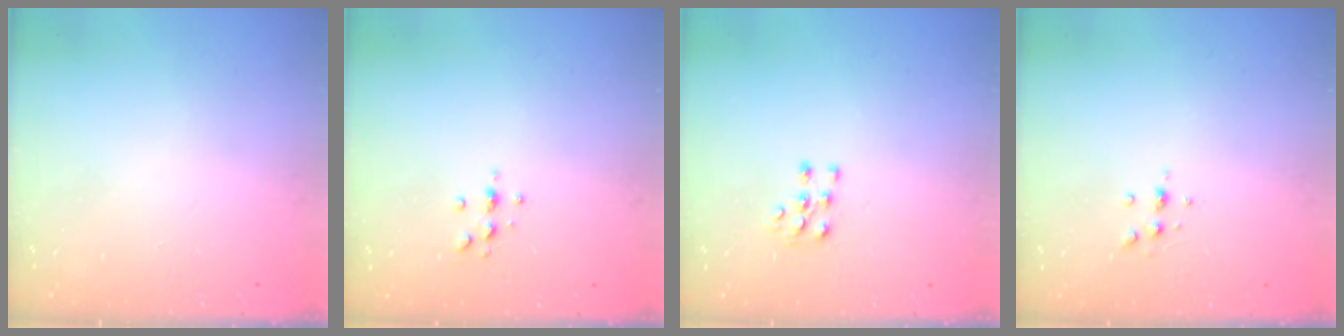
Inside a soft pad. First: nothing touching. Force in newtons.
{"total": 3.8, "press": 3.7, "slide": 0.4}
{"total": 5.3, "press": 5.3, "slide": 0.4}
{"total": 6.1, "press": 6.1, "slide": 0.7}